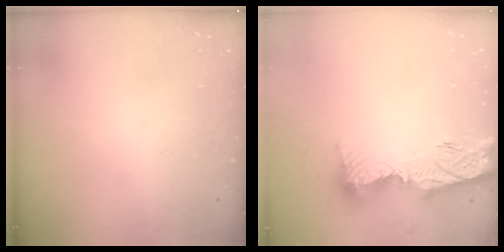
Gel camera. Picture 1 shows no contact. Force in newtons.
{"total": 14.6, "press": 14.5, "slide": 1.4}